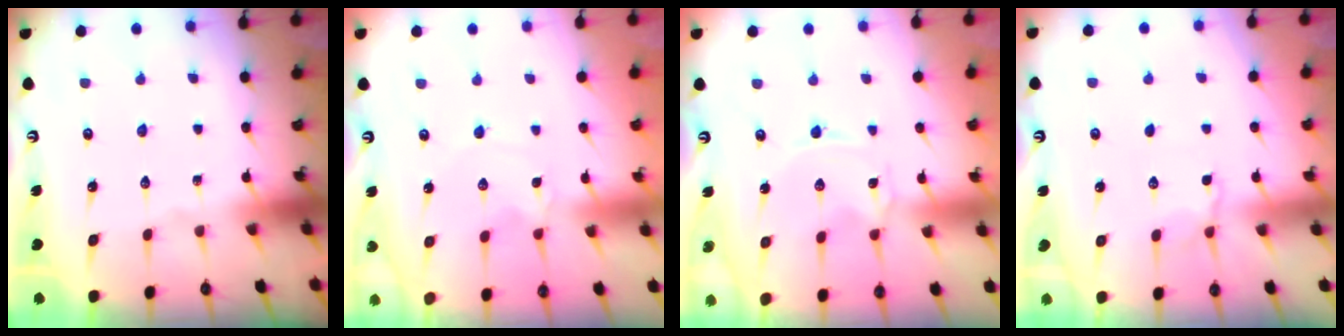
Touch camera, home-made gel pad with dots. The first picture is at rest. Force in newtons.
{"total": 0.9, "press": 0.9, "slide": 0.1}
{"total": 0.0}
{"total": 3.6, "press": 3.1, "slide": 1.8}